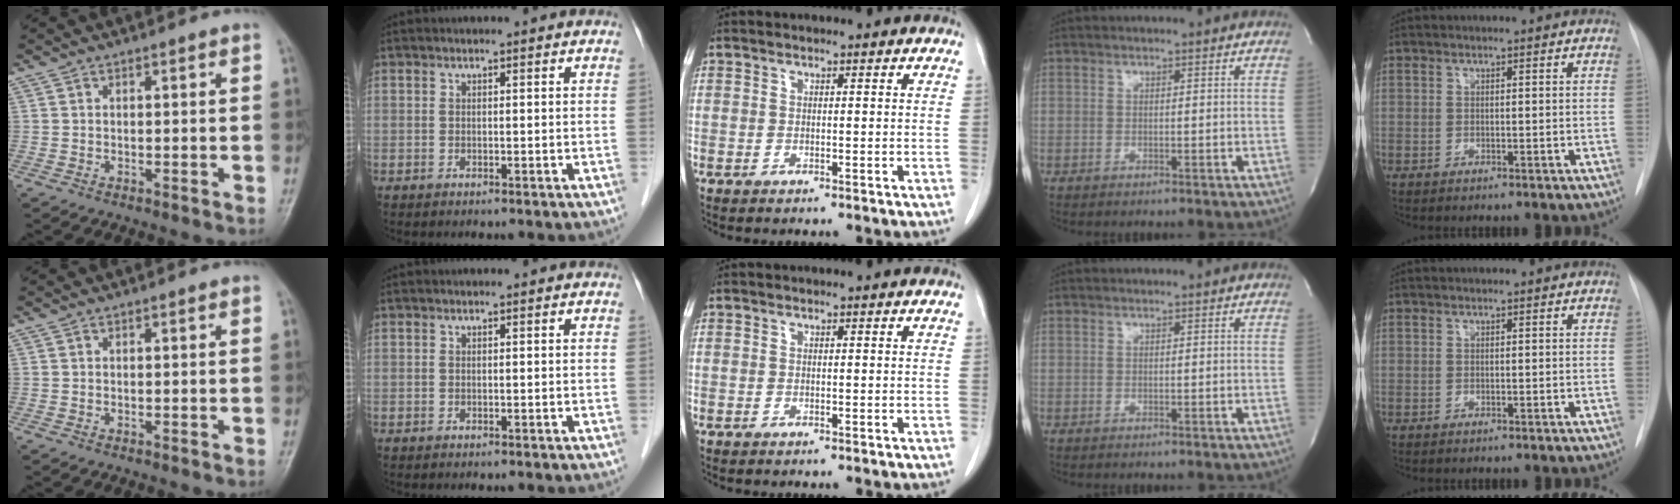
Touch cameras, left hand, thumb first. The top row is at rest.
{}